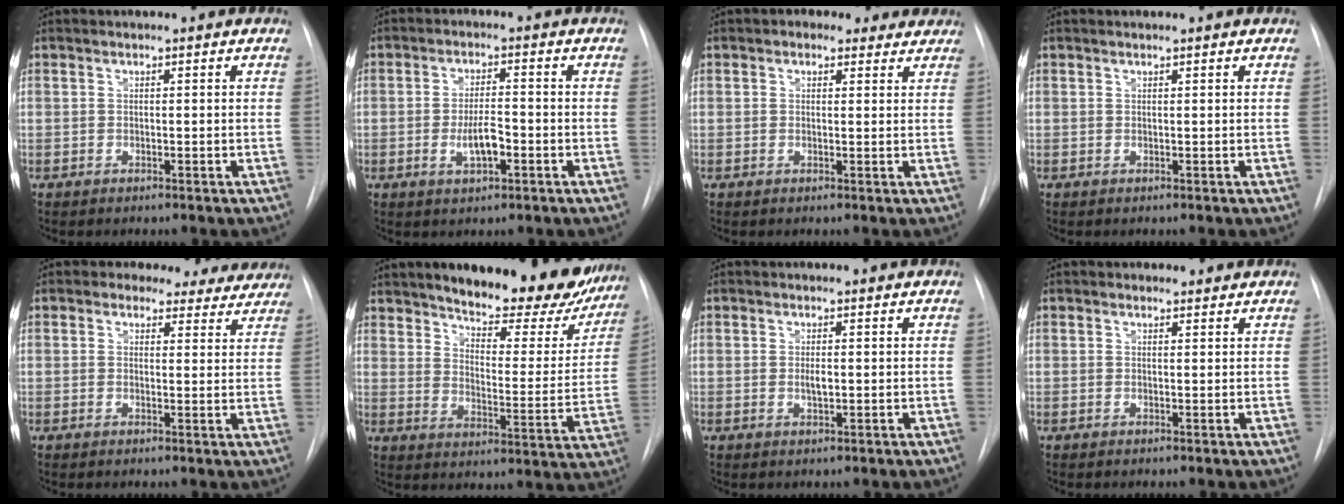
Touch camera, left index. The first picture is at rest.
{"total": 4.7, "force": [-1.5, 1.5, 4.2], "torque": [-0.077, 0.000, -0.023]}
{"total": 5.4, "force": [4.0, 3.0, 1.9], "torque": [-0.015, 0.019, 0.047]}
{"total": 0.6, "force": [0.5, 0.0, 0.2], "torque": [-0.007, 0.007, 0.009]}
{"total": 10.2, "force": [8.9, 4.8, 1.6], "torque": [0.014, 0.002, 0.078]}
{"total": 22.2, "force": [18.4, 6.5, 10.7], "torque": [-0.141, -0.041, 0.228]}
{"total": 1.5, "force": [0.1, 0.5, 1.4], "torque": [-0.026, -0.002, 0.003]}
{"total": 1.2, "force": [1.0, 0.6, 0.0], "torque": [-0.001, 0.003, 0.010]}